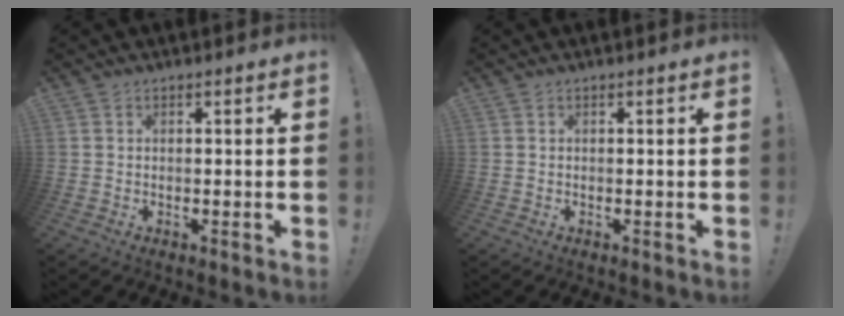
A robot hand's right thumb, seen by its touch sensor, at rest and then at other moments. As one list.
[{"total": 0.0}]